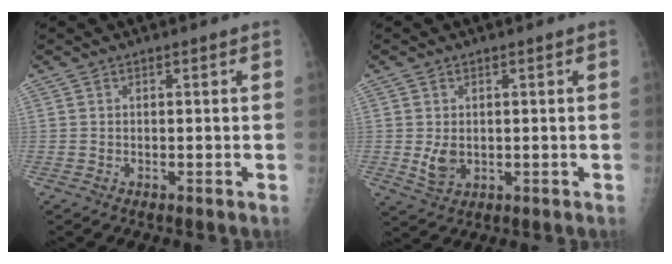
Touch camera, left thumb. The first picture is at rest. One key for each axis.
{"total": 3.6, "fx": -0.1, "fy": 2.6, "fz": 2.5, "tx": -0.041, "ty": -0.009, "tz": 0.008}